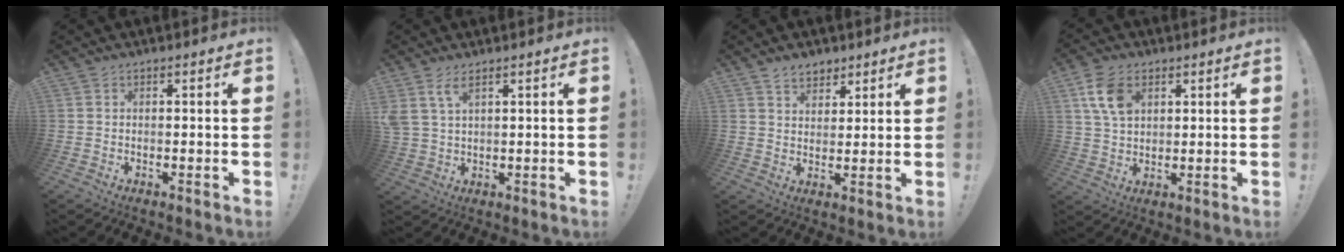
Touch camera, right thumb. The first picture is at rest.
{"total": 4.9, "force": [3.0, 1.7, 3.5], "torque": [-0.067, -0.007, 0.058]}
{"total": 5.6, "force": [4.3, 3.3, 1.3], "torque": [-0.012, -0.025, 0.079]}
{"total": 9.5, "force": [4.0, 6.2, 6.0], "torque": [-0.113, -0.007, 0.076]}